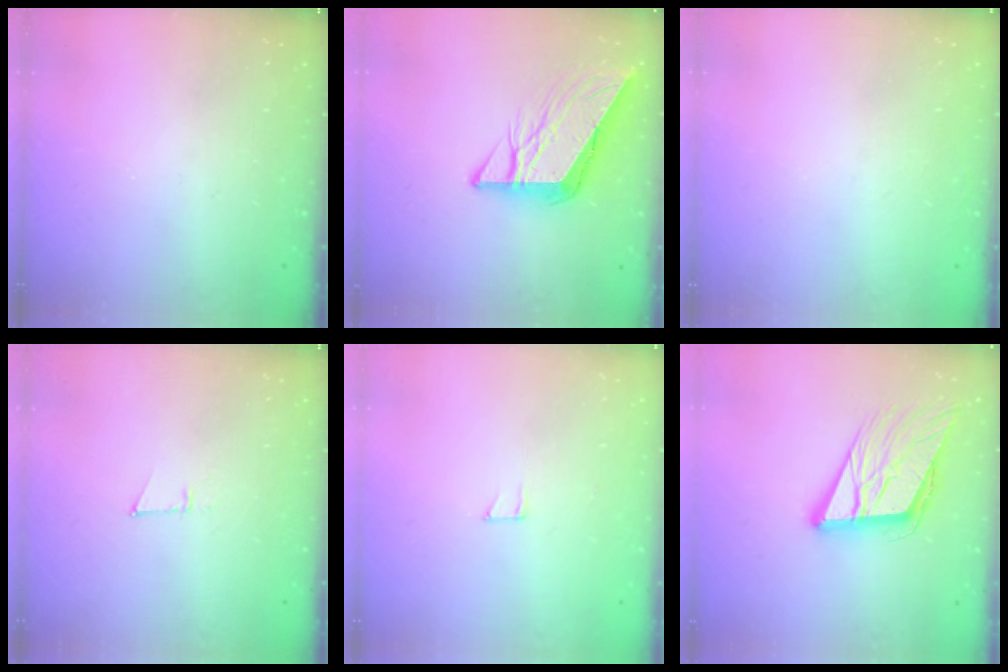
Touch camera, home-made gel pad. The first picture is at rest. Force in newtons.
{"total": 9.0, "press": 8.9, "slide": 1.0}
{"total": 1.6, "press": 1.6, "slide": 0.0}
{"total": 3.1, "press": 3.1, "slide": 0.7}
{"total": 4.3, "press": 4.3, "slide": 0.4}
{"total": 15.0, "press": 14.6, "slide": 3.5}